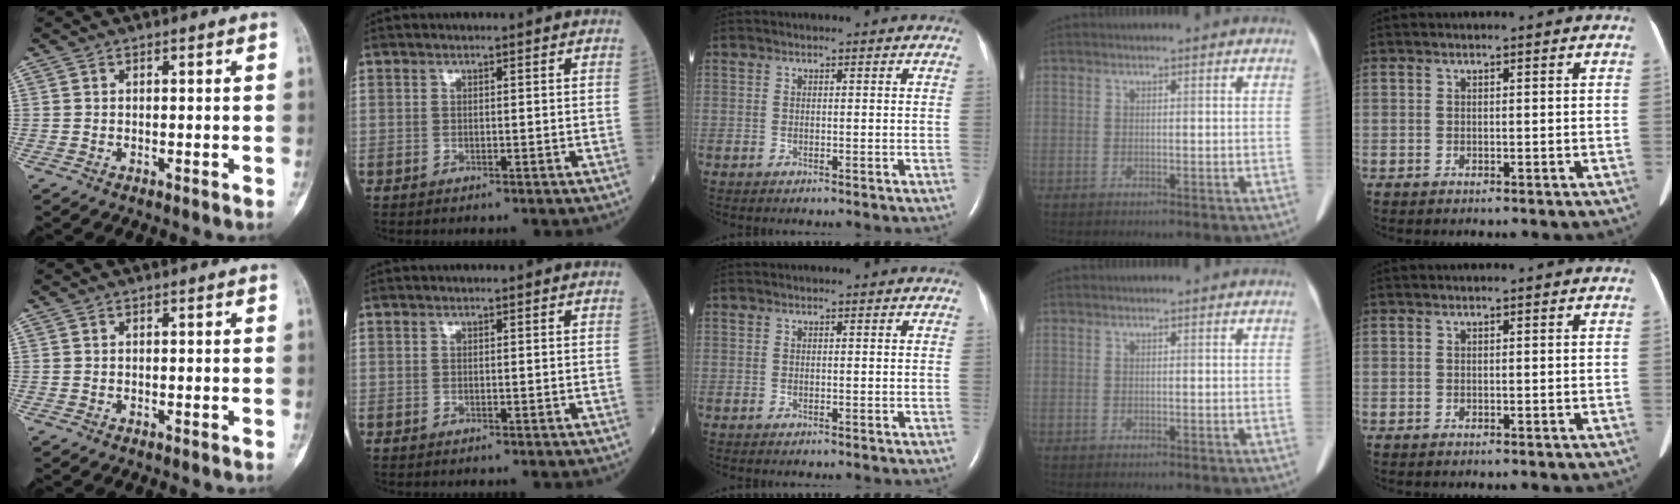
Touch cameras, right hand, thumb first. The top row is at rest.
{}